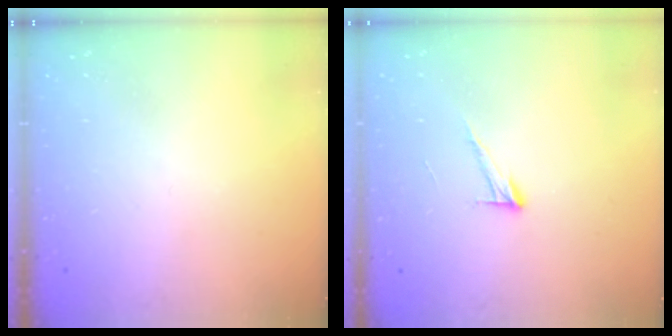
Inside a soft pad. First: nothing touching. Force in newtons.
{"total": 7.1, "press": 7.0, "slide": 0.4}